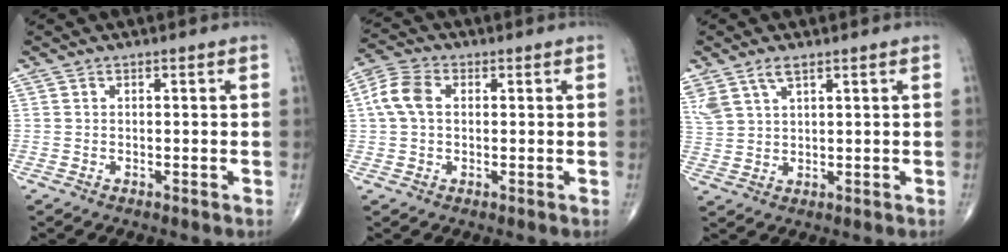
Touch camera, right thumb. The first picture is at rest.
{"total": 6.5, "force": [0.9, 4.5, 4.6], "torque": [-0.102, 0.018, 0.013]}
{"total": 6.9, "force": [4.3, 3.2, 4.4], "torque": [-0.100, -0.001, 0.095]}